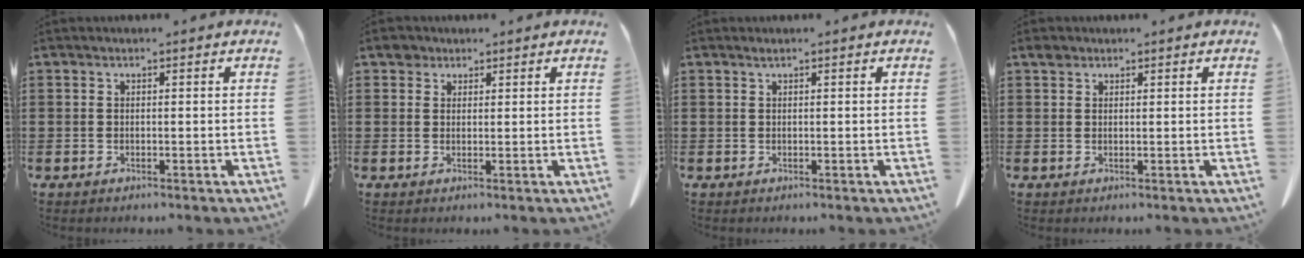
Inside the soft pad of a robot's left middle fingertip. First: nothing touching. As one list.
[{"total": 2.2, "force": [1.7, 1.3, 0.5], "torque": [-0.008, 0.001, 0.031]}, {"total": 0.6, "force": [0.4, 0.0, 0.4], "torque": [-0.008, -0.002, 0.008]}, {"total": 1.6, "force": [1.2, 0.9, 0.7], "torque": [-0.017, 0.003, 0.022]}]